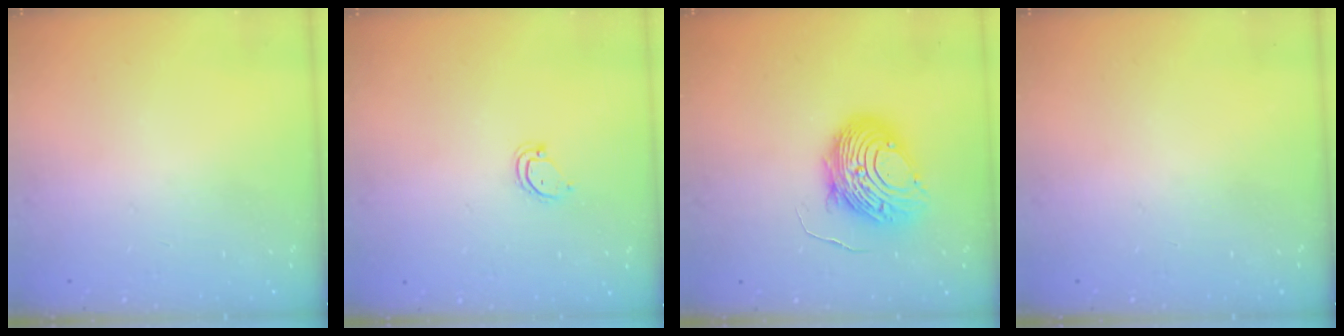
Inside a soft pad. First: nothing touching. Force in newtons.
{"total": 3.9, "press": 3.9, "slide": 0.3}
{"total": 11.8, "press": 11.7, "slide": 1.0}
{"total": 0.0}